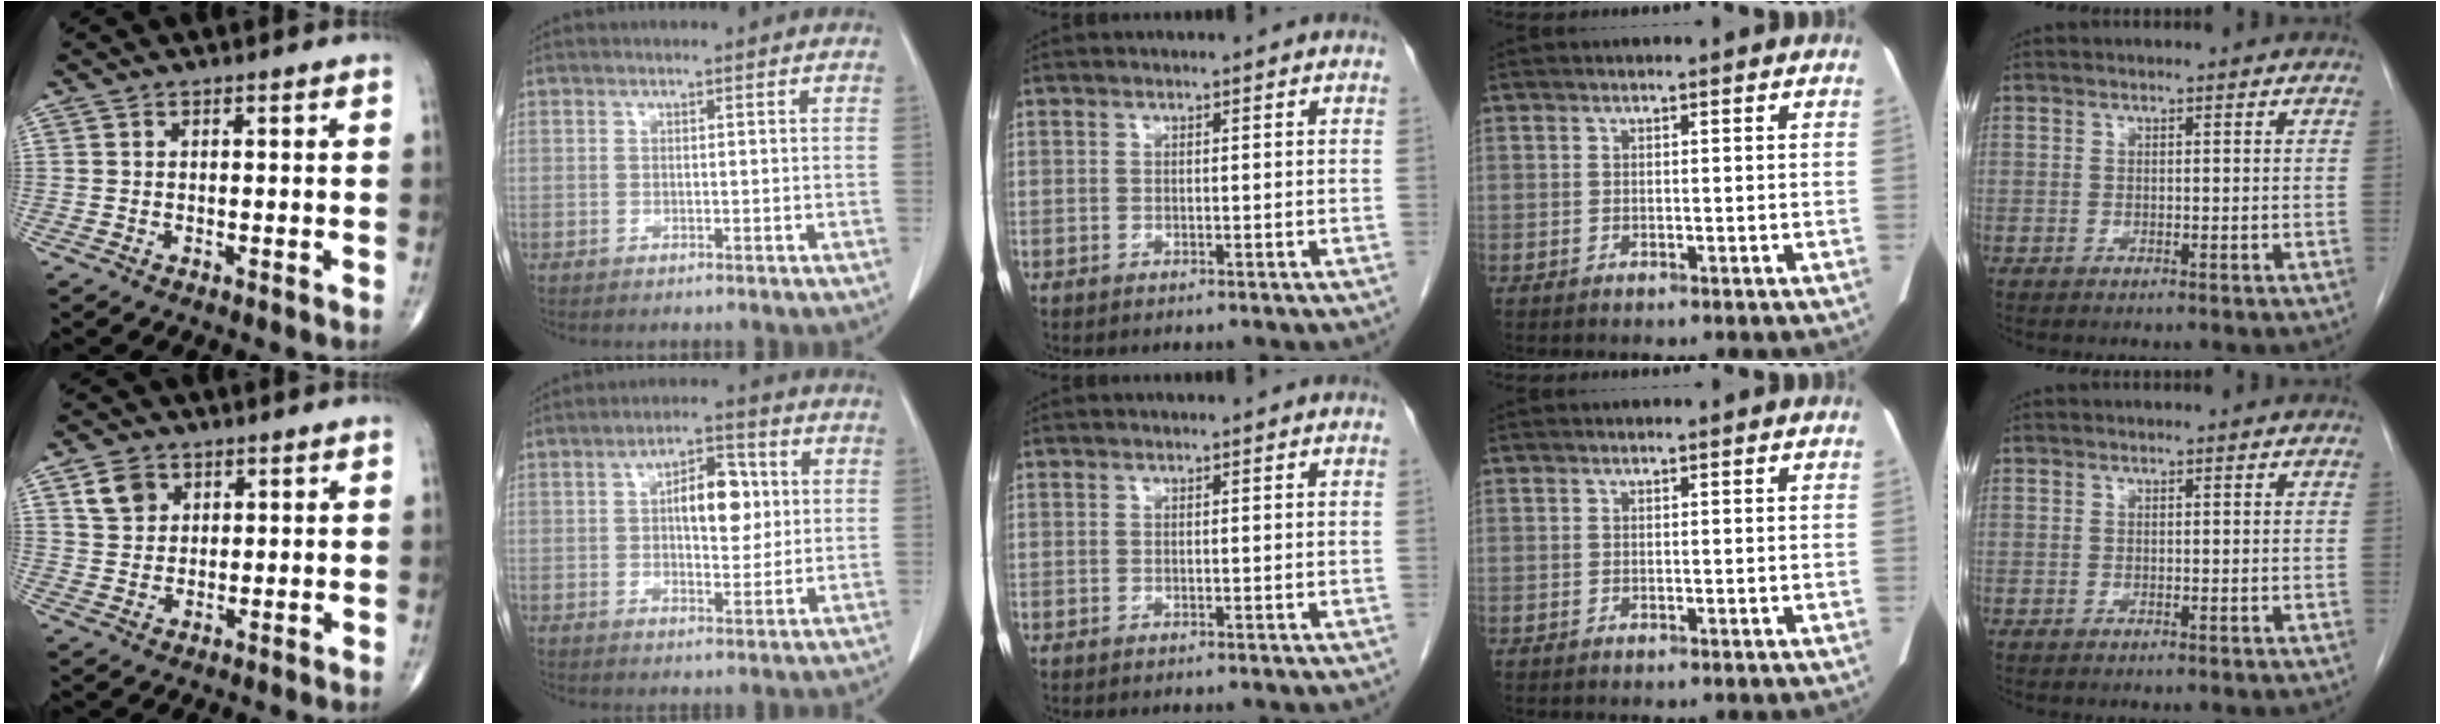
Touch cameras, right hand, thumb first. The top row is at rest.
{"thumb": {"total": 5.3, "force": [2.5, 4.1, 2.2], "torque": [-0.023, -0.008, 0.048]}, "index": {"total": 8.0, "force": [1.3, 3.6, 7.0], "torque": [-0.111, 0.014, 0.022]}}